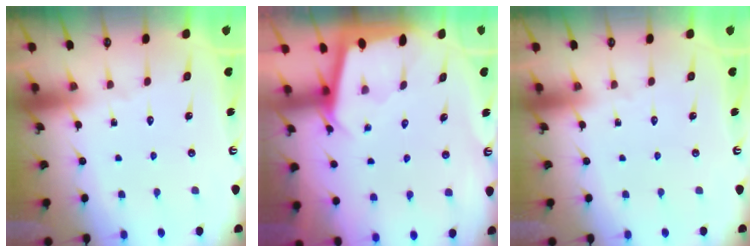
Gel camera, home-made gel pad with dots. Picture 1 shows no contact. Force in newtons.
{"total": 1.9, "press": 1.9, "slide": 0.1}
{"total": 0.0}